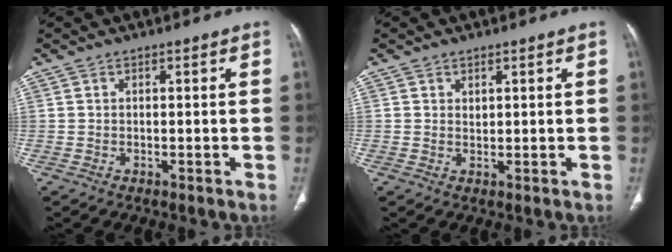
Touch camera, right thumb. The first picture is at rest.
{"total": 1.0, "force": [0.6, 0.7, 0.3], "torque": [0.008, -0.003, 0.009]}